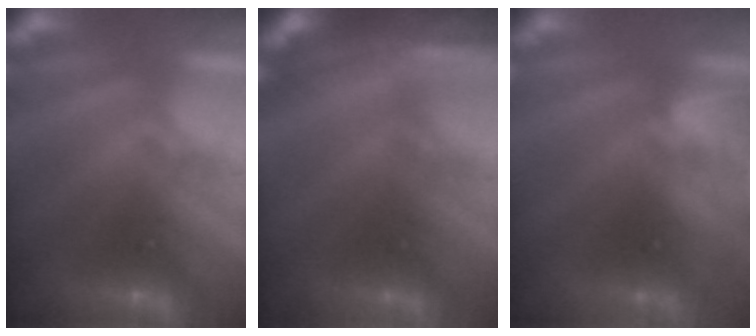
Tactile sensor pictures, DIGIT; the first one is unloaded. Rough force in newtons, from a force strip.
{"total": 7.8}
{"total": 6.6}